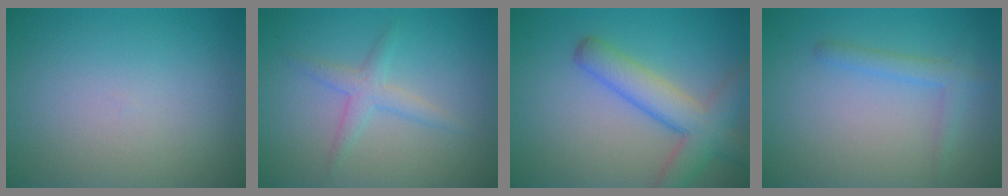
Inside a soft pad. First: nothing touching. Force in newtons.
{"total": 2.1, "press": 2.1, "slide": 0.1}
{"total": 5.5, "press": 5.5, "slide": 0.2}
{"total": 1.9, "press": 1.9, "slide": 0.1}